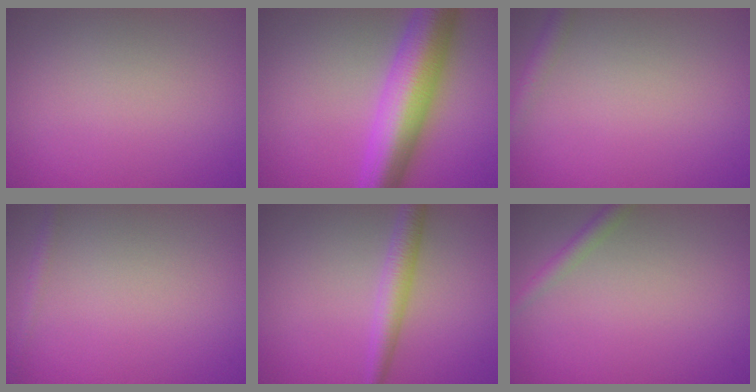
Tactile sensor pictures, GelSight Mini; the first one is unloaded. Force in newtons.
{"total": 9.8, "press": 9.8, "slide": 0.3}
{"total": 1.7, "press": 1.7, "slide": 0.1}
{"total": 1.1, "press": 1.1, "slide": 0.1}
{"total": 2.9, "press": 2.9, "slide": 0.0}
{"total": 1.7, "press": 1.7, "slide": 0.1}